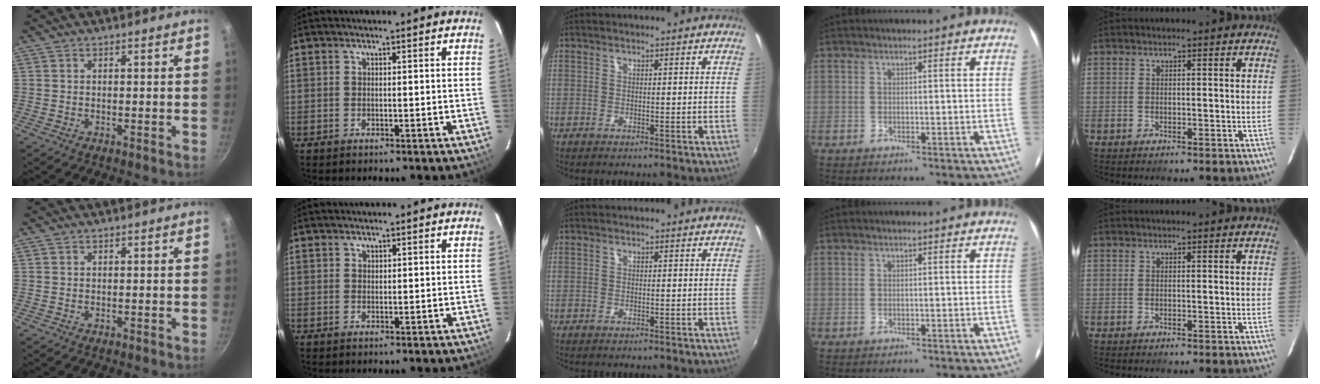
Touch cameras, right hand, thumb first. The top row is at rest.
{"index": {"total": 0.6, "force": [0.4, 0.4, 0.0], "torque": [0.002, 0.002, 0.008]}}